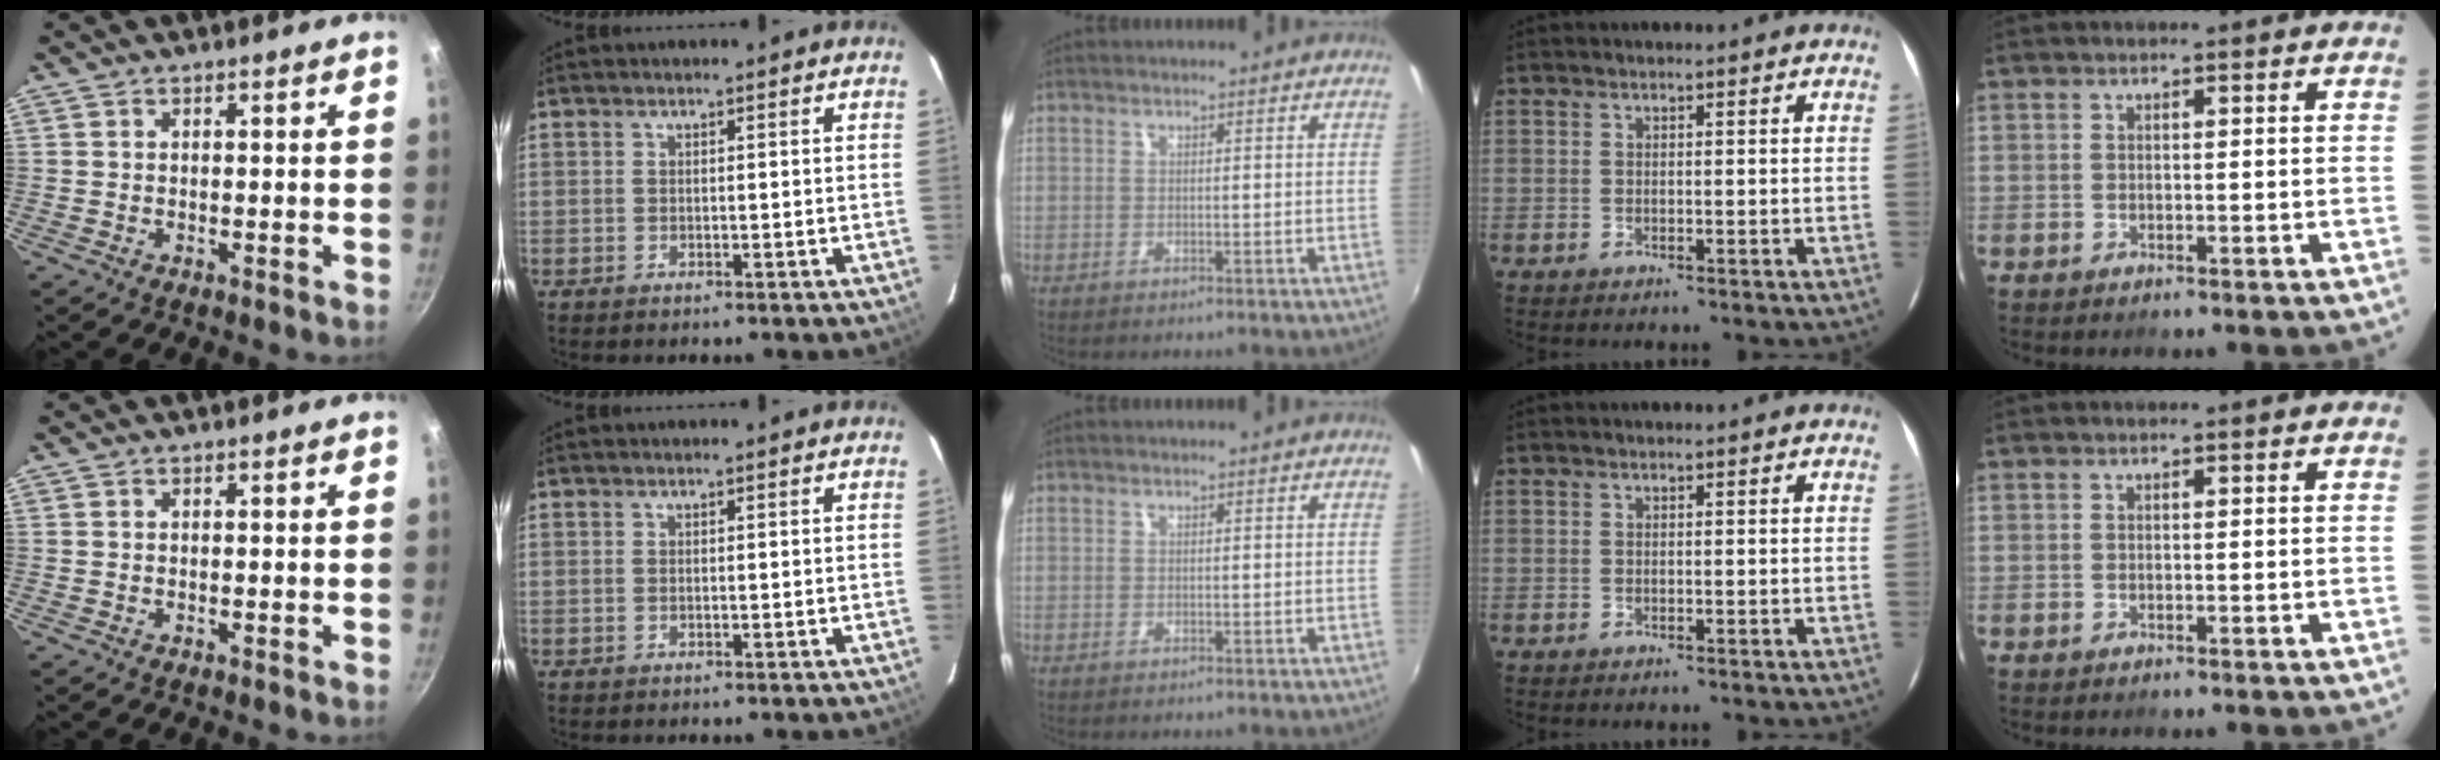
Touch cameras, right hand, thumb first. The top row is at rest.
{}